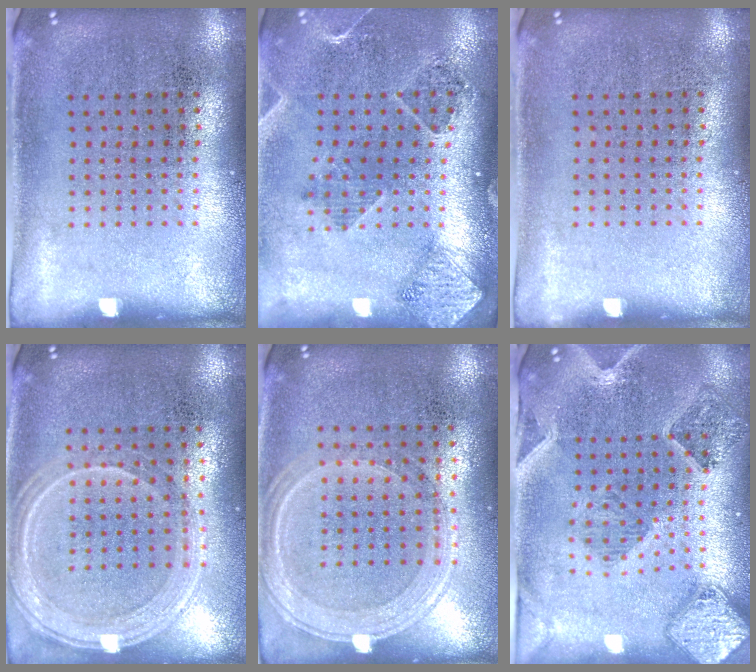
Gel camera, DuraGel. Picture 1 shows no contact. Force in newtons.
{"total": 1.5, "press": 1.5, "slide": 0.3}
{"total": 0.0}
{"total": 1.2, "press": 1.2, "slide": 0.4}
{"total": 1.3, "press": 1.2, "slide": 0.3}
{"total": 1.6, "press": 1.5, "slide": 0.3}